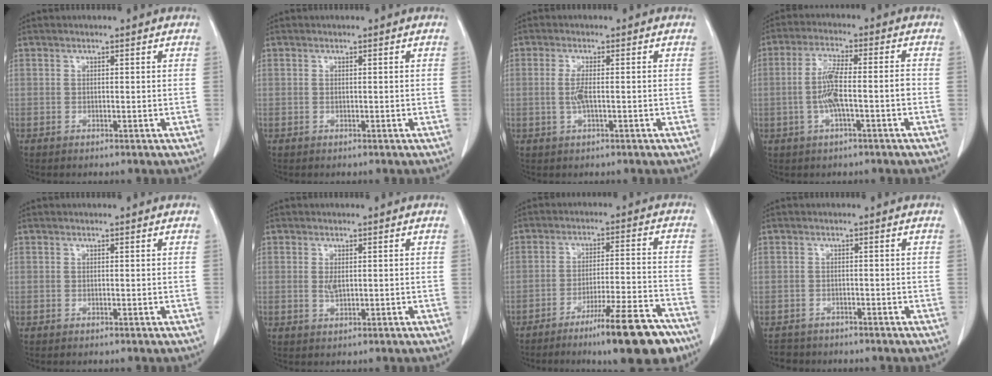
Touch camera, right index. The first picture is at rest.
{"total": 0.0}
{"total": 2.7, "force": [-0.3, 0.3, 2.6], "torque": [-0.061, -0.002, -0.006]}
{"total": 7.1, "force": [-1.6, 0.9, 6.9], "torque": [-0.138, 0.013, -0.030]}
{"total": 0.0}
{"total": 1.6, "force": [0.2, 0.6, 1.5], "torque": [-0.031, -0.003, 0.007]}
{"total": 14.3, "force": [-10.2, 1.2, 9.9], "torque": [-0.128, 0.003, -0.156]}
{"total": 3.0, "force": [-2.5, 1.6, -0.5], "torque": [0.000, 0.002, -0.044]}